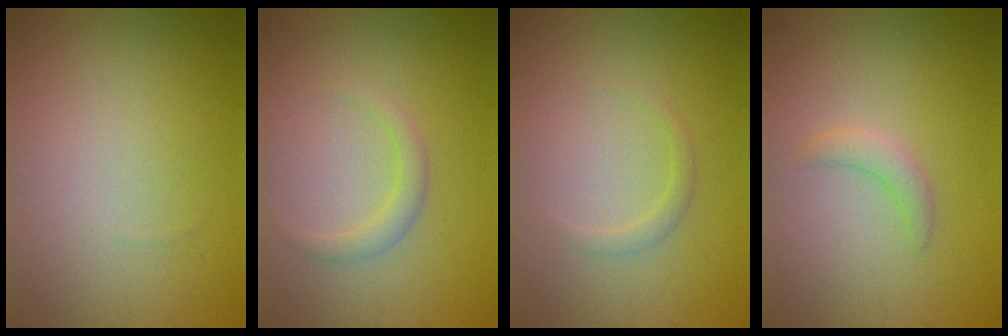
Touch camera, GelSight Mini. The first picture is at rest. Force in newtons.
{"total": 1.7, "press": 1.7, "slide": 0.1}
{"total": 1.1, "press": 1.1, "slide": 0.1}
{"total": 1.6, "press": 1.6, "slide": 0.2}